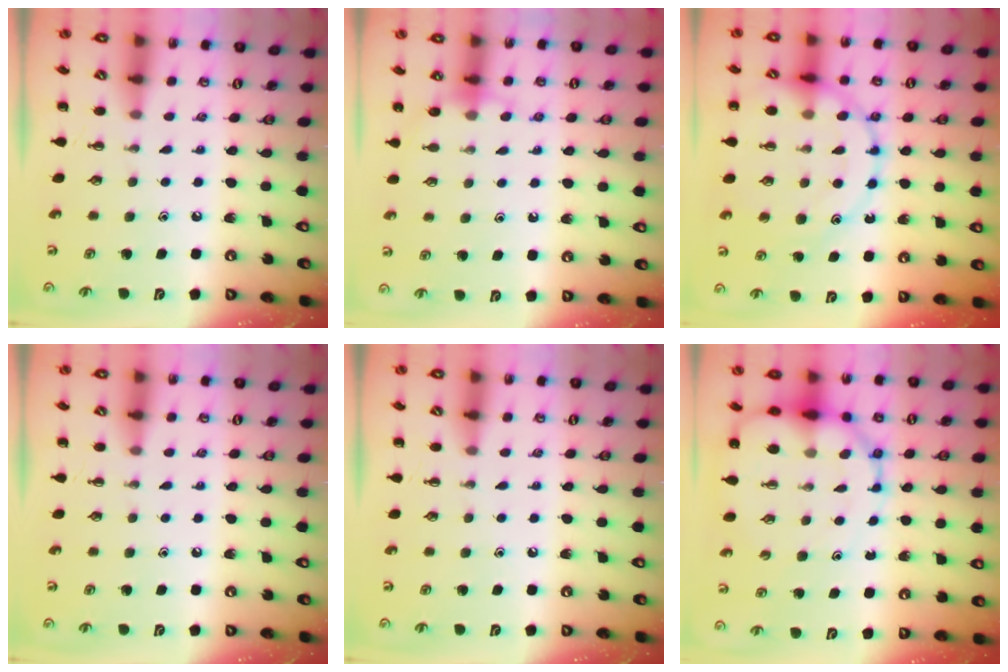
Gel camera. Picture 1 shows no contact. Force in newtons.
{"total": 7.6, "press": 7.3, "slide": 2.1}
{"total": 19.5, "press": 19.3, "slide": 3.0}
{"total": 0.0}
{"total": 0.0}
{"total": 14.1, "press": 13.5, "slide": 4.1}